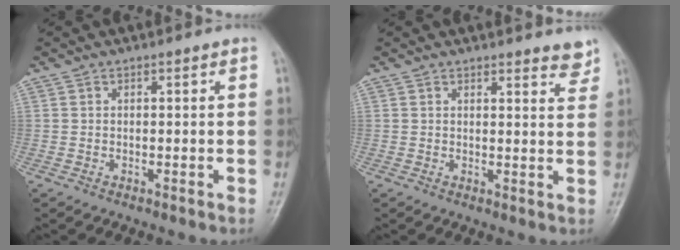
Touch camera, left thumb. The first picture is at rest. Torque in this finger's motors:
{"motor_torque": [0.05, -0.04, -0.33, -0.14, 0.02]}